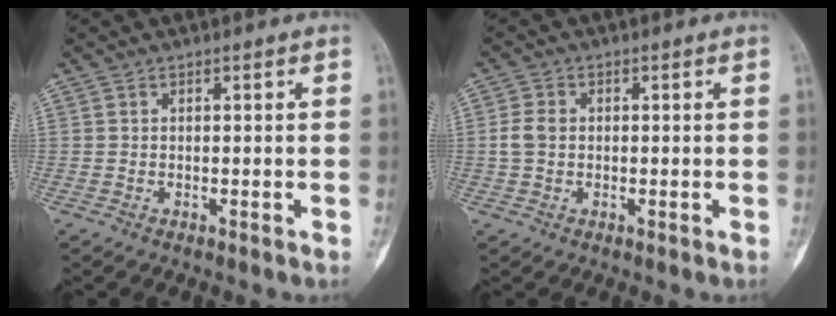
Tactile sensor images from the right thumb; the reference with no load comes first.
{"total": 3.1, "force": [0.0, 2.4, 1.9], "torque": [-0.042, 0.009, -0.002]}